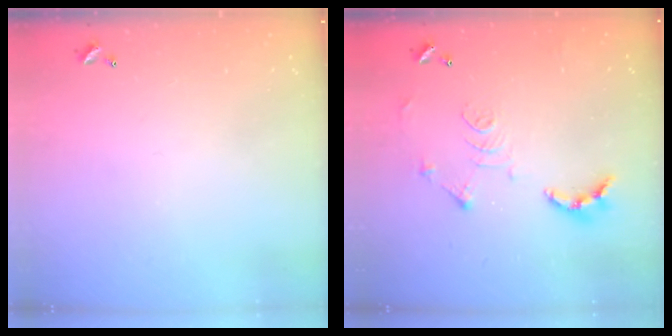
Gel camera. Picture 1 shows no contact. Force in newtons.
{"total": 12.0, "press": 11.9, "slide": 1.3}